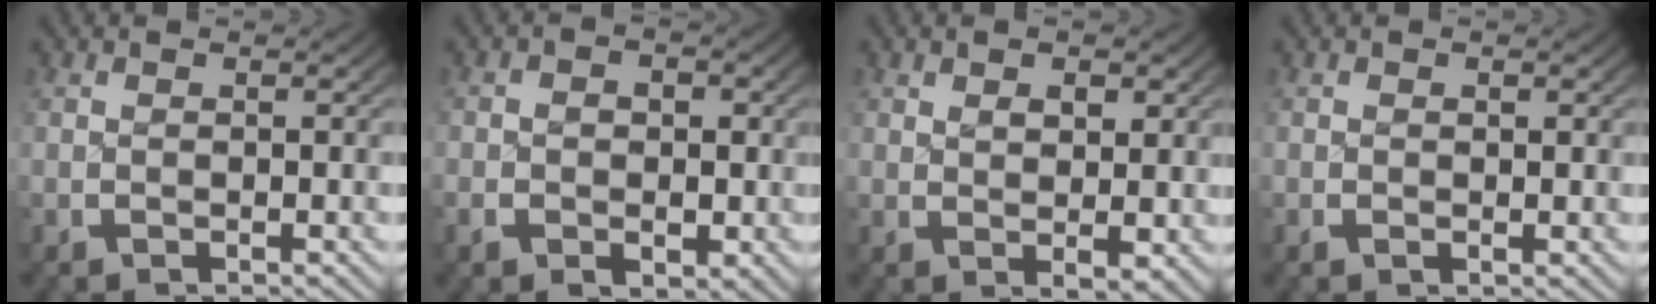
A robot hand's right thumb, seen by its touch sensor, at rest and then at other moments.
{"total": 3.1, "force": [-0.4, 2.3, 2.0], "torque": [-0.029, -0.006, -0.006]}
{"total": 2.4, "force": [0.9, 1.2, 1.9], "torque": [-0.025, -0.009, 0.021]}
{"total": 0.6, "force": [0.1, 0.4, 0.4], "torque": [-0.009, -0.002, 0.002]}